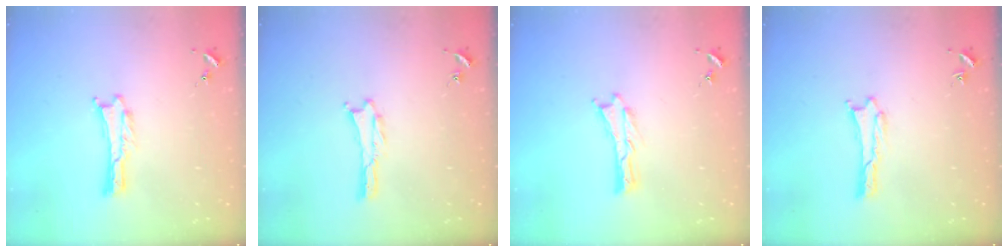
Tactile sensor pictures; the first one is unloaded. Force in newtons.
{"total": 0.0}
{"total": 0.0}
{"total": 1.1, "press": 1.1, "slide": 0.2}